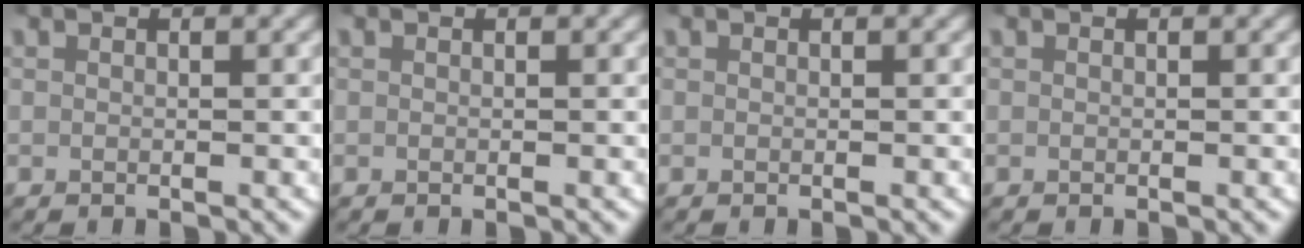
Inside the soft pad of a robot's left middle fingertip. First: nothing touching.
{"total": 0.0}
{"total": 0.0}
{"total": 0.0}